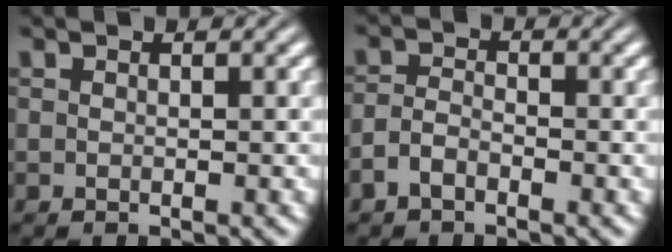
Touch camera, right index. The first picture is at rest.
{"total": 1.7, "force": [-1.5, 0.3, 0.7], "torque": [-0.007, -0.008, -0.023]}